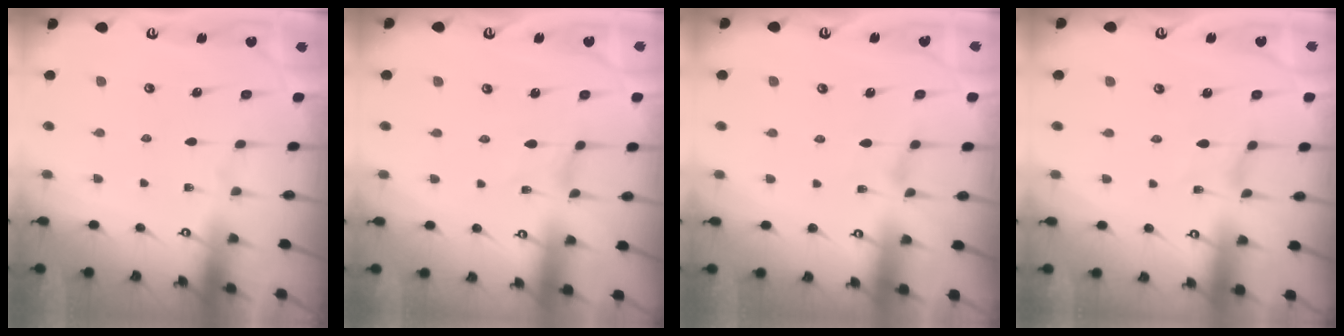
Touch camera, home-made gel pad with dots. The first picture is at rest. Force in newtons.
{"total": 0.0}
{"total": 1.0, "press": 0.9, "slide": 0.3}
{"total": 0.0}